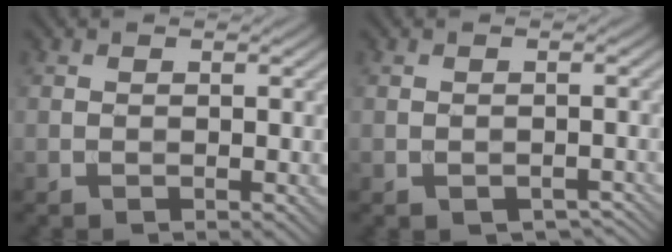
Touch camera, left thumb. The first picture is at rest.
{"total": 2.1, "force": [-1.4, 1.1, 1.2], "torque": [-0.020, -0.005, -0.011]}